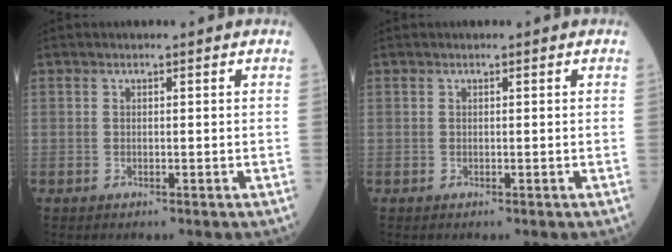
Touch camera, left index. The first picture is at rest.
{"total": 0.0}